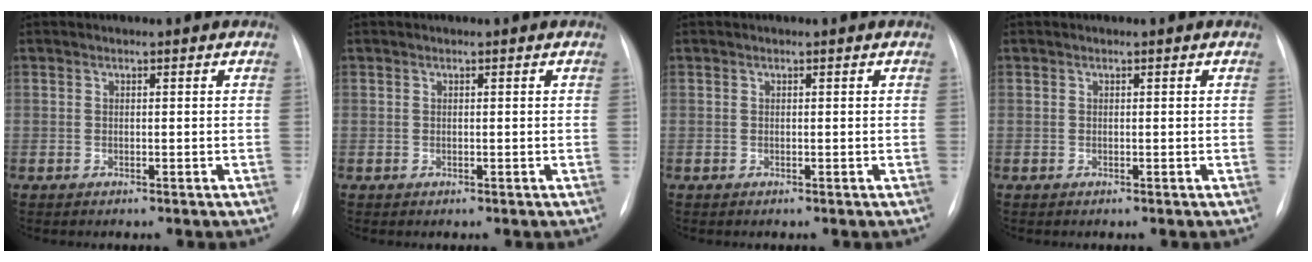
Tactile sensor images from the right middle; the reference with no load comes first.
{"total": 0.0}
{"total": 0.0}
{"total": 0.0}